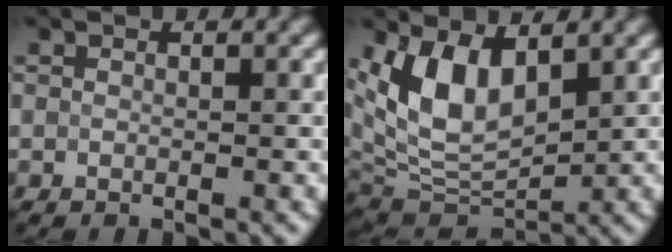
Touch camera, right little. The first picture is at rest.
{"total": 7.6, "force": [2.5, 4.1, 6.0], "torque": [-0.122, -0.007, 0.044]}